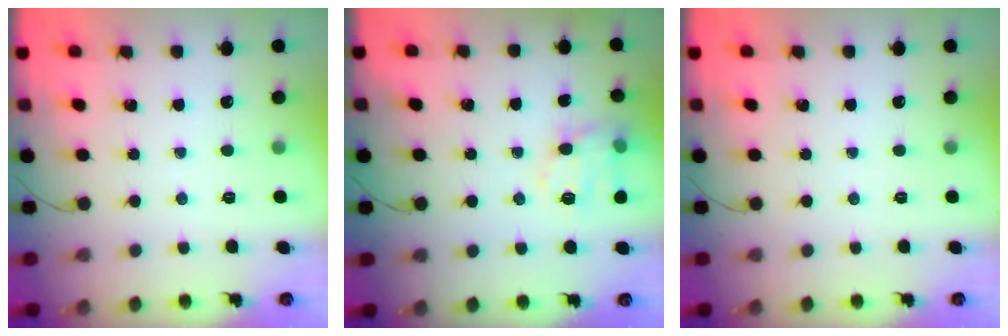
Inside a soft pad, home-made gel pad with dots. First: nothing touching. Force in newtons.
{"total": 11.8, "press": 11.8, "slide": 0.2}
{"total": 0.0}